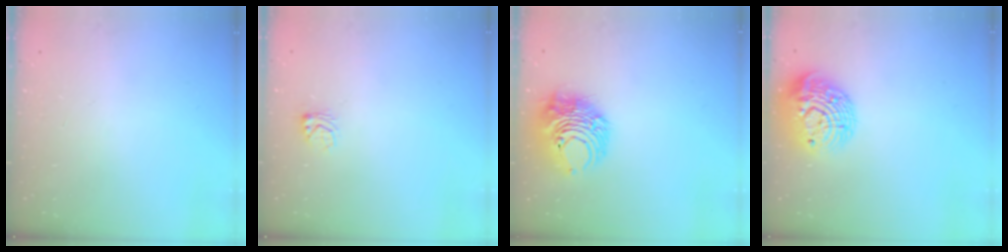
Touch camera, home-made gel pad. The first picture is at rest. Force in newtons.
{"total": 3.9, "press": 3.9, "slide": 0.2}
{"total": 11.4, "press": 11.3, "slide": 0.6}
{"total": 15.1, "press": 15.1, "slide": 1.0}